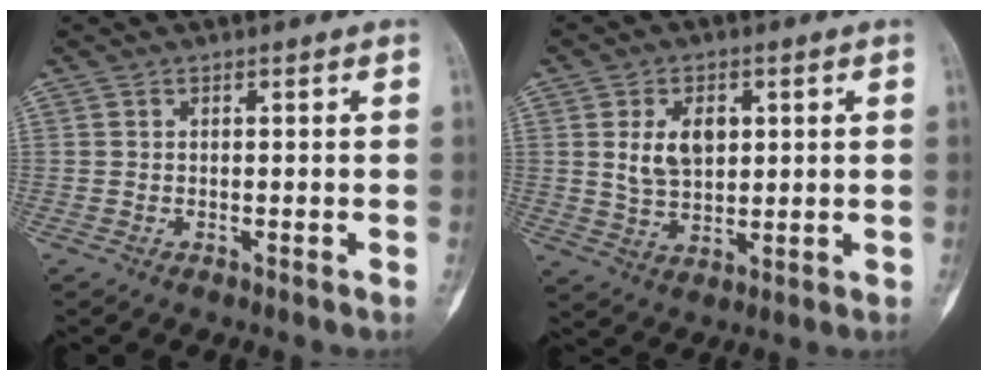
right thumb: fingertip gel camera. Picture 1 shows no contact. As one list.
[{"total": 8.2, "force": [1.9, 5.6, 5.8], "torque": [-0.074, -0.008, 0.040]}]